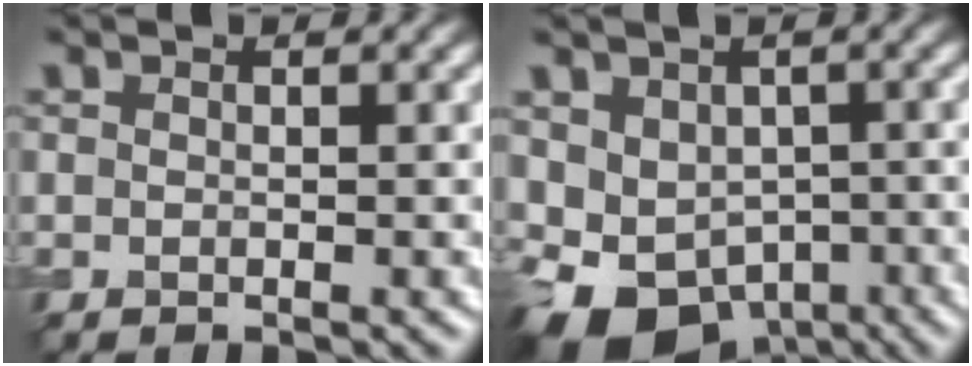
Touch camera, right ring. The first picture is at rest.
{"total": 8.4, "force": [-3.6, 6.1, 4.6], "torque": [-0.075, -0.020, -0.052]}